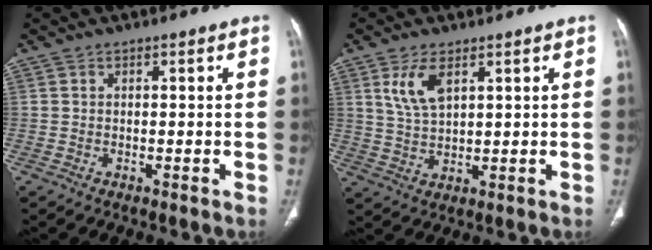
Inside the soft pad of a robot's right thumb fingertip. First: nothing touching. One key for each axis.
{"total": 6.5, "fx": 3.1, "fy": 3.0, "fz": 4.8, "tx": -0.095, "ty": -0.013, "tz": 0.070}